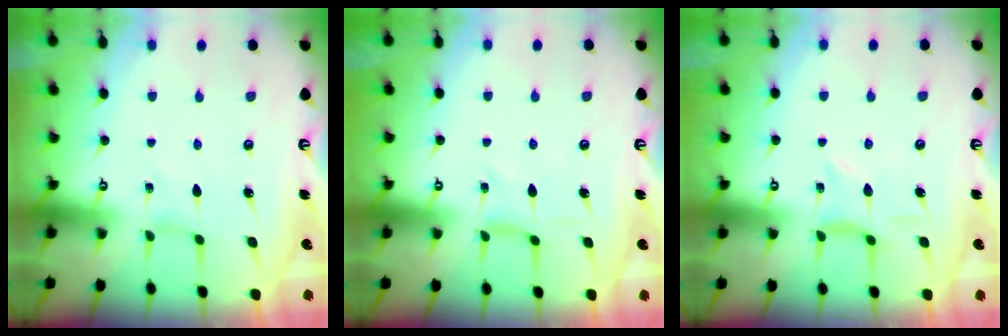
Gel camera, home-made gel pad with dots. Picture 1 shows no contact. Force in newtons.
{"total": 0.9, "press": 0.9, "slide": 0.3}
{"total": 2.4, "press": 2.4, "slide": 0.1}